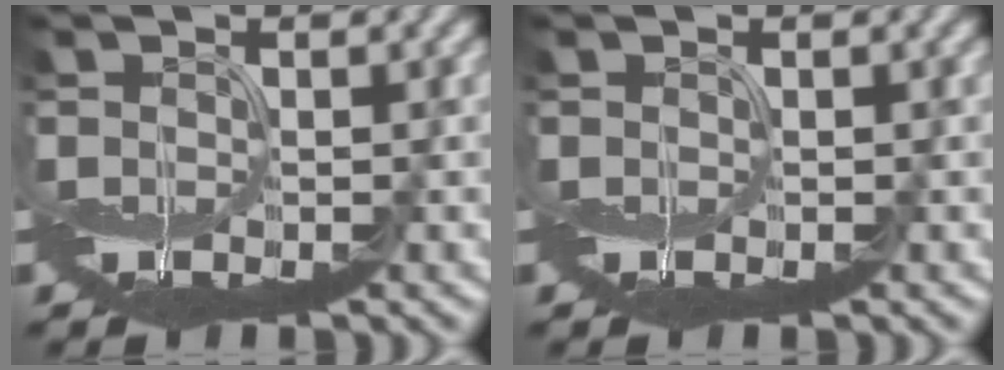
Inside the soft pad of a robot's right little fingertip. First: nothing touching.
{"total": 0.0}